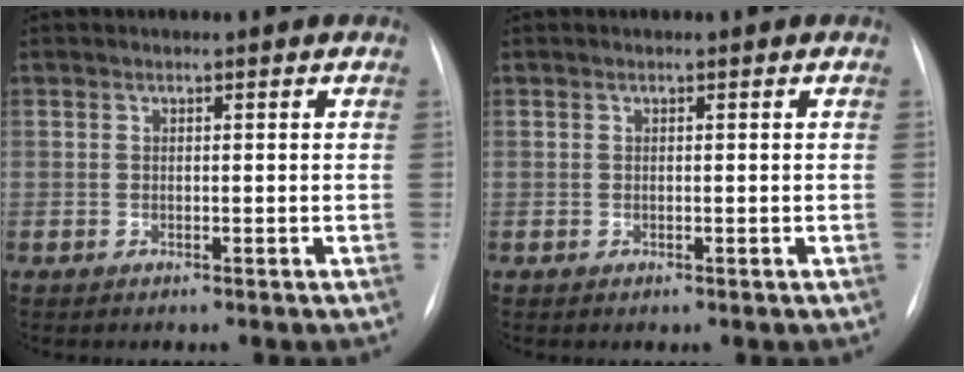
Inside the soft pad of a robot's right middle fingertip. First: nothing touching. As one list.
[{"total": 0.0}]